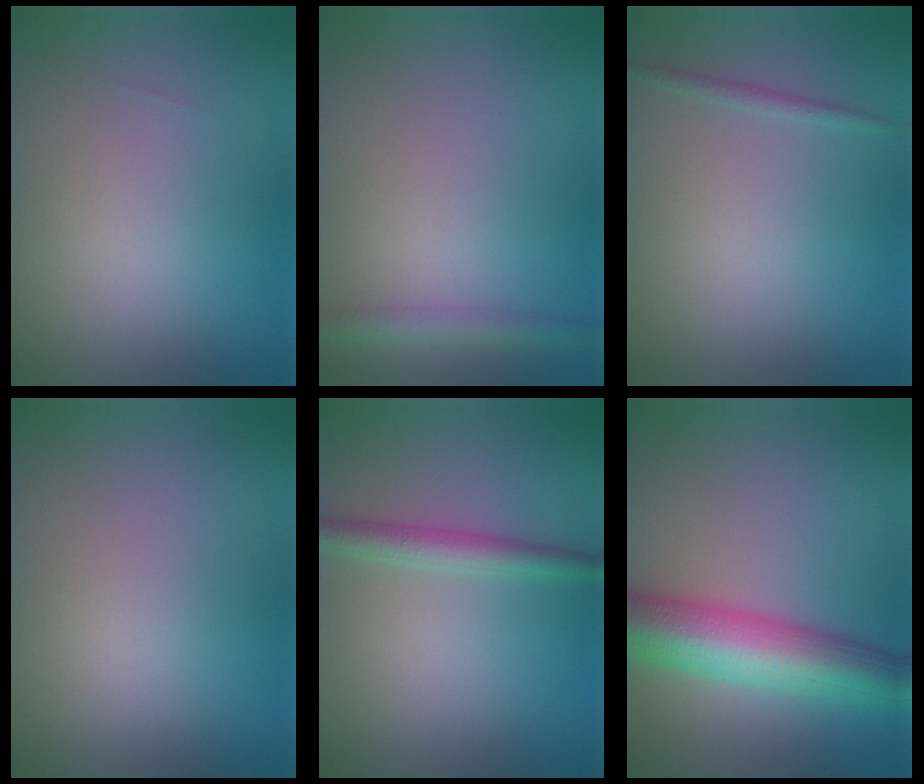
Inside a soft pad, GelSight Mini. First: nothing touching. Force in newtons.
{"total": 2.3, "press": 2.3, "slide": 0.0}
{"total": 0.8, "press": 0.8, "slide": 0.1}
{"total": 0.0}
{"total": 2.5, "press": 2.5, "slide": 0.0}
{"total": 9.1, "press": 9.1, "slide": 0.2}